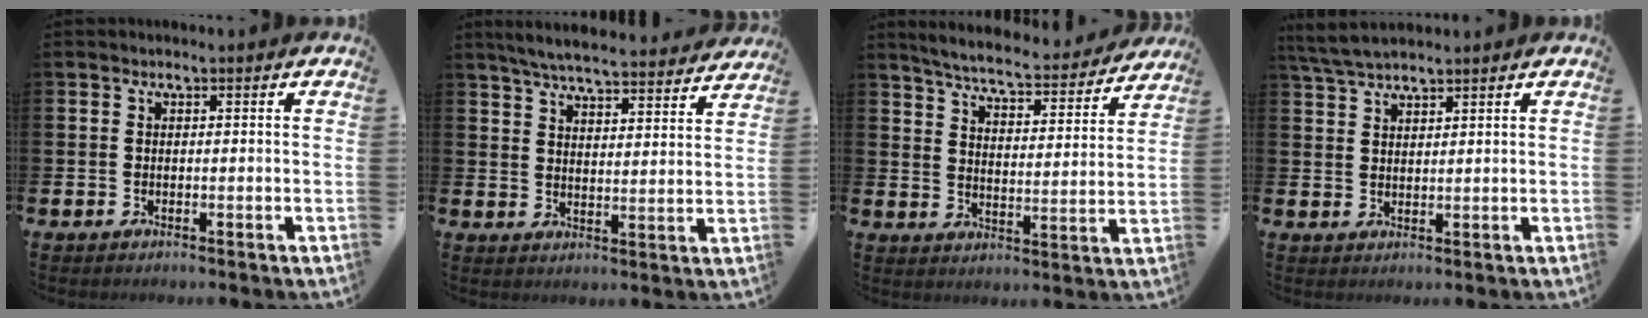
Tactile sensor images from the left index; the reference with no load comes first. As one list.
[{"total": 6.2, "force": [5.9, 0.5, 1.6], "torque": [-0.048, -0.039, 0.104]}, {"total": 6.2, "force": [6.0, 0.3, 1.7], "torque": [-0.054, -0.047, 0.099]}, {"total": 4.0, "force": [3.6, 0.7, 1.4], "torque": [-0.031, -0.011, 0.067]}]